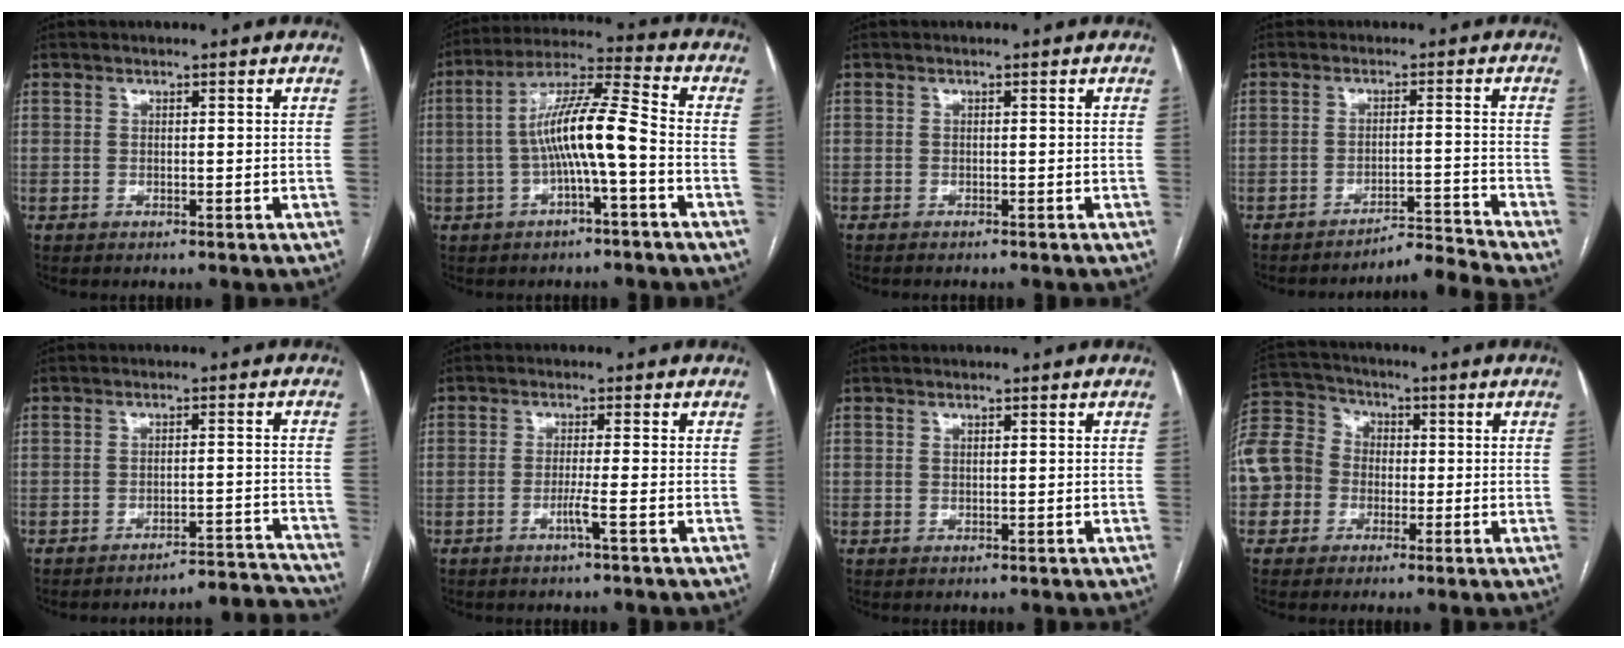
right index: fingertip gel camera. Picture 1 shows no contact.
{"total": 10.9, "force": [-2.0, 0.9, 10.7], "torque": [-0.199, 0.030, -0.038]}
{"total": 1.6, "force": [-1.5, 0.4, 0.5], "torque": [-0.007, -0.002, -0.018]}
{"total": 5.7, "force": [-4.8, -2.8, -1.1], "torque": [0.025, 0.002, -0.076]}
{"total": 8.8, "force": [-8.8, -0.5, -0.9], "torque": [0.031, 0.027, -0.112]}
{"total": 2.7, "force": [-1.4, -0.6, 2.3], "torque": [-0.045, -0.004, -0.028]}
{"total": 0.8, "force": [0.3, 0.5, 0.6], "torque": [-0.012, 0.000, 0.005]}
{"total": 13.9, "force": [-2.6, 12.8, 4.9], "torque": [-0.157, 0.053, -0.042]}